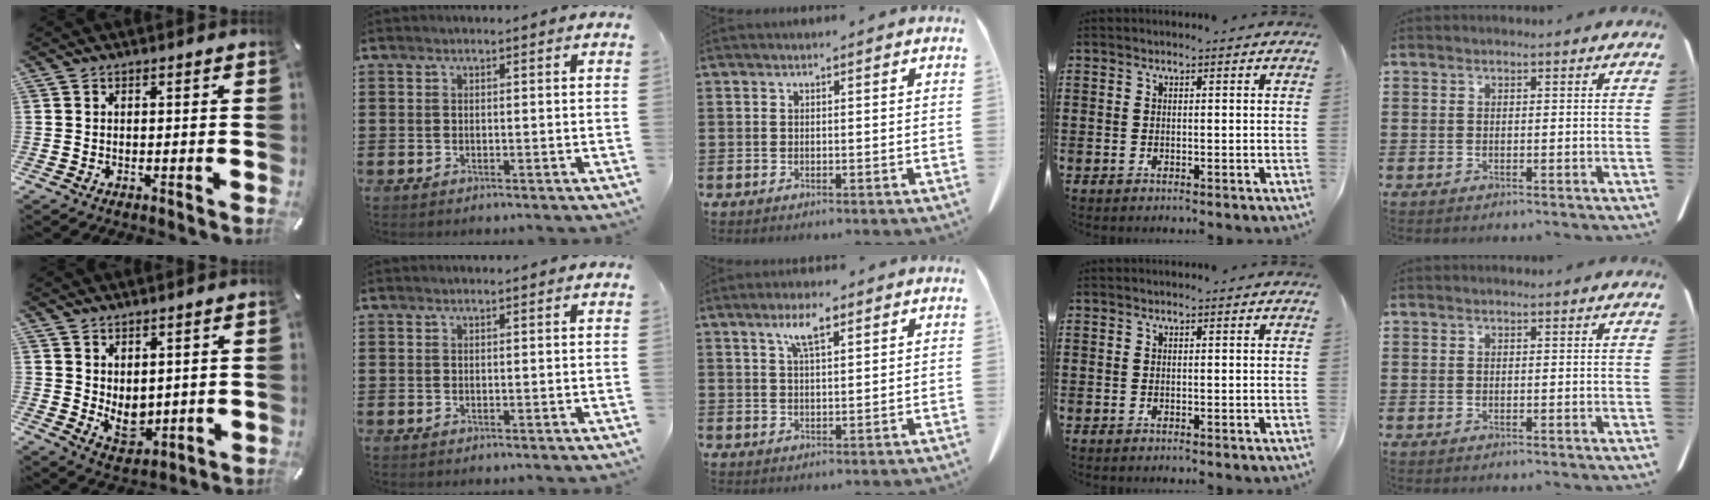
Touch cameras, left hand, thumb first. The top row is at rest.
{"thumb": {"total": 6.8, "force": [1.6, 5.4, 3.8], "torque": [-0.046, -0.018, 0.036]}, "middle": {"total": 5.2, "force": [3.0, 1.3, 4.0], "torque": [-0.079, 0.005, 0.049]}}